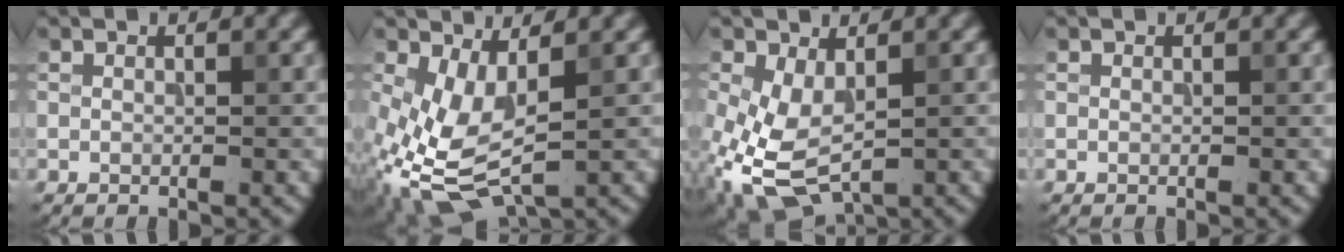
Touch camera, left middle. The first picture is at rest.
{"total": 6.1, "force": [-1.6, 2.8, 5.2], "torque": [-0.138, -0.010, -0.019]}
{"total": 5.8, "force": [-2.0, 3.0, 4.5], "torque": [-0.125, -0.007, -0.031]}
{"total": 0.0}